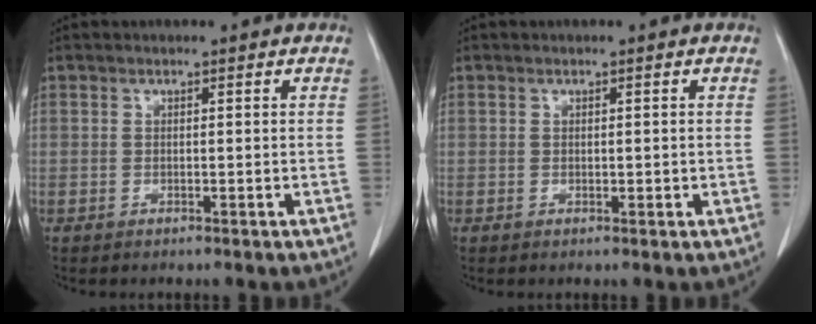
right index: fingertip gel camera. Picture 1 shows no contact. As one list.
[{"total": 0.8, "force": [0.0, 0.4, 0.7], "torque": [-0.012, -0.002, 0.003]}]